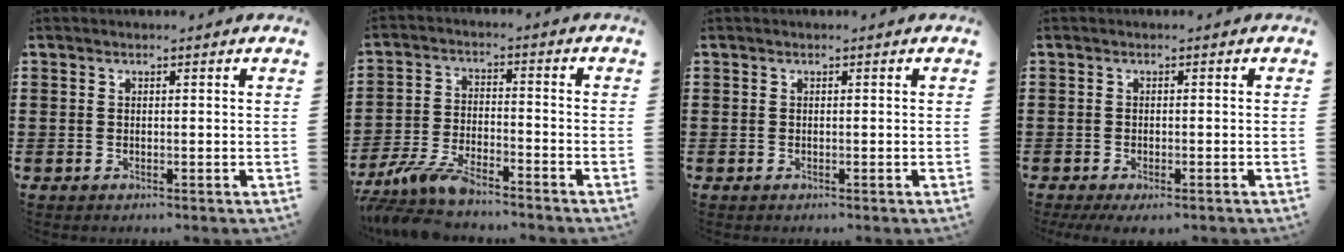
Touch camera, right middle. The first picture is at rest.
{"total": 7.4, "force": [-6.5, 1.3, 3.3], "torque": [-0.082, -0.002, -0.129]}
{"total": 0.0}
{"total": 1.1, "force": [-0.8, 0.2, 0.7], "torque": [-0.014, -0.004, -0.014]}